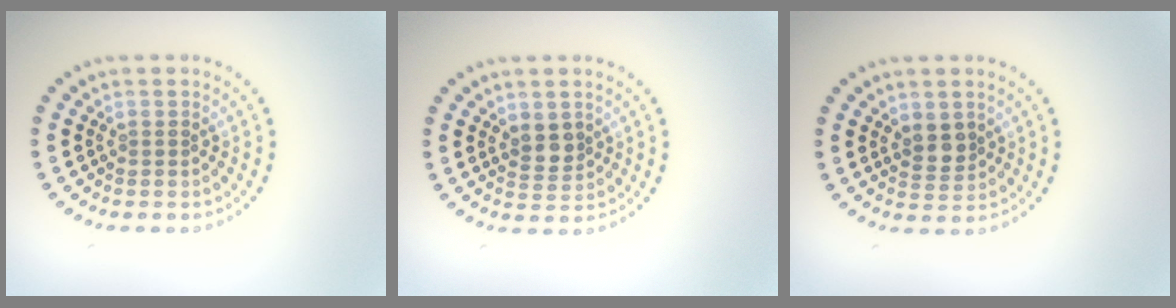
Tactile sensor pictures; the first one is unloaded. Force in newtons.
{"total": 2.1, "press": 1.9, "slide": 0.8}
{"total": 2.1, "press": 1.9, "slide": 0.8}